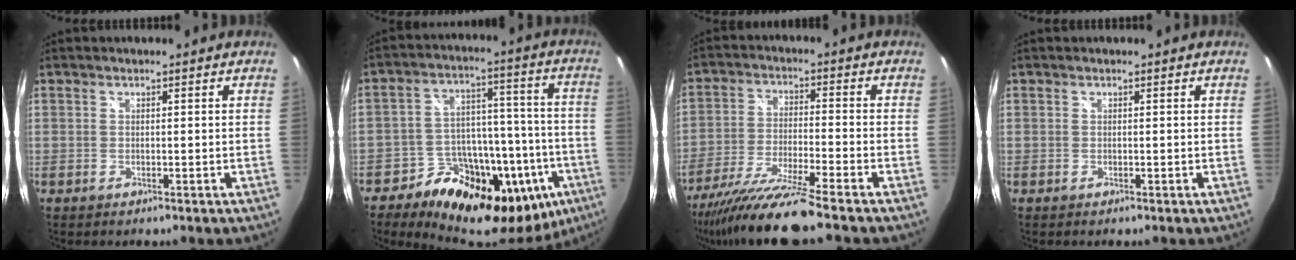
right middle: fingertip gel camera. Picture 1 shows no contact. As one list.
[{"total": 24.9, "force": [-12.5, 14.0, 16.4], "torque": [-0.243, 0.010, -0.172]}, {"total": 13.2, "force": [-11.1, -1.4, 6.9], "torque": [-0.144, -0.028, -0.202]}, {"total": 0.0}]